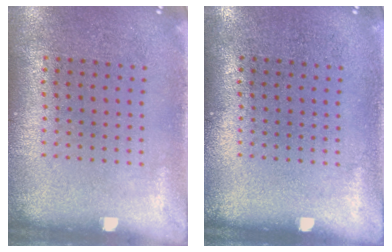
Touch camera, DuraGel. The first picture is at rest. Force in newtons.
{"total": 0.0}